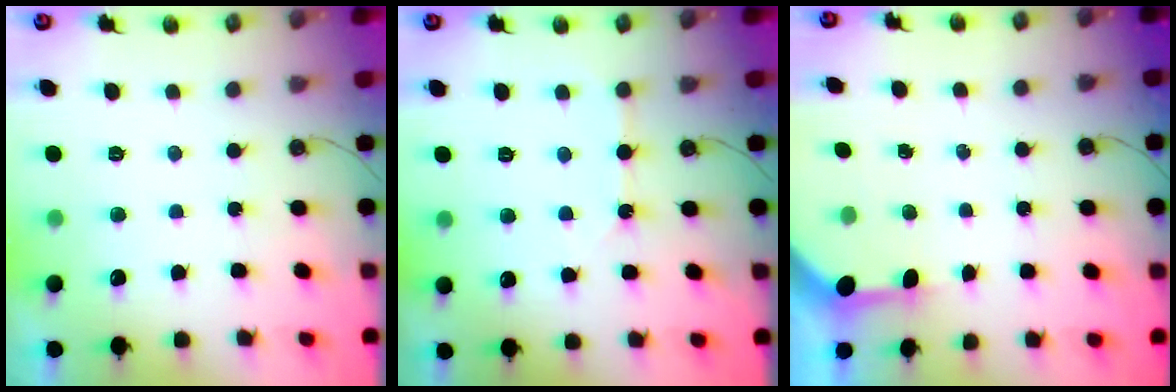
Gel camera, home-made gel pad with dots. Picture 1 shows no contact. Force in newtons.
{"total": 2.2, "press": 2.2, "slide": 0.3}
{"total": 3.4, "press": 3.4, "slide": 0.3}